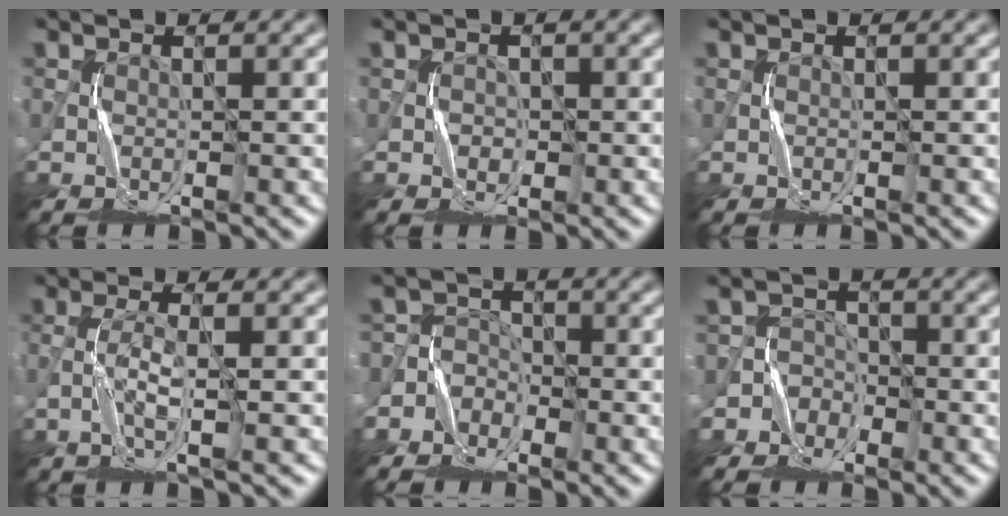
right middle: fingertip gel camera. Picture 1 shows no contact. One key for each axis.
{"total": 1.0, "fx": -0.2, "fy": 0.9, "fz": 0.4, "tx": -0.002, "ty": -0.001, "tz": -0.004}
{"total": 0.0}
{"total": 2.8, "fx": -0.8, "fy": 0.3, "fz": 2.6, "tx": -0.058, "ty": 0.009, "tz": -0.023}
{"total": 3.2, "fx": -1.9, "fy": 2.5, "fz": 0.2, "tx": 0.022, "ty": 0.015, "tz": -0.052}
{"total": 2.6, "fx": -1.5, "fy": 2.2, "fz": 0.0, "tx": 0.032, "ty": 0.017, "tz": -0.042}